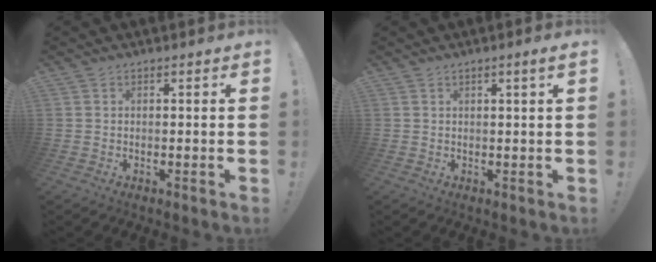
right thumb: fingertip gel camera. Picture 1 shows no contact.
{"total": 2.3, "force": [0.9, -0.1, 2.1], "torque": [-0.023, -0.007, 0.010]}